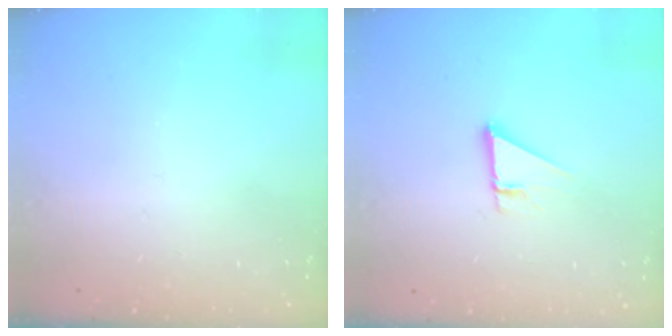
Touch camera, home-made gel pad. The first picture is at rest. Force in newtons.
{"total": 2.7, "press": 2.7, "slide": 0.1}